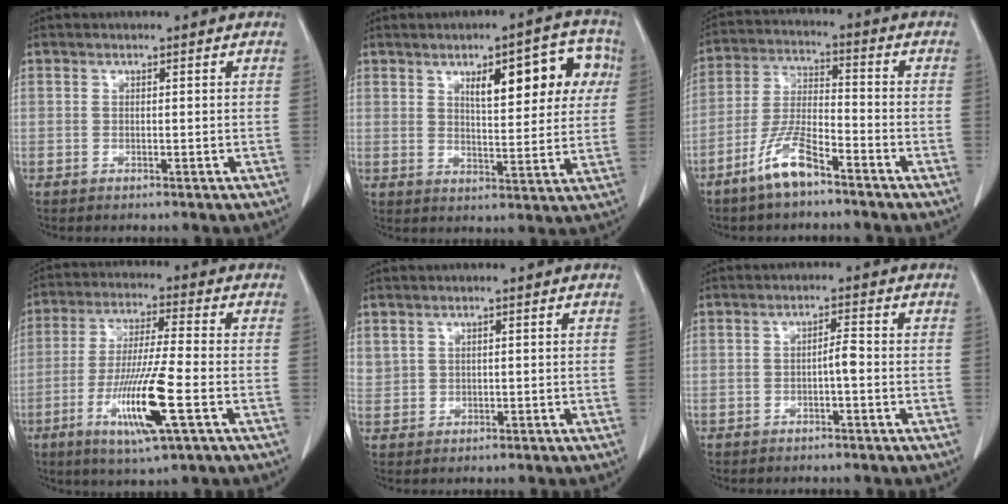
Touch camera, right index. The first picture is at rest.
{"total": 11.8, "force": [4.3, 3.9, 10.2], "torque": [-0.130, 0.024, 0.061]}
{"total": 8.3, "force": [-5.7, 1.8, 5.8], "torque": [-0.125, -0.007, -0.114]}
{"total": 12.4, "force": [-4.2, 0.2, 11.7], "torque": [-0.225, -0.020, -0.075]}
{"total": 1.7, "force": [1.2, 1.2, 0.3], "torque": [-0.001, 0.009, 0.029]}
{"total": 1.9, "force": [-0.5, 0.2, 1.9], "torque": [-0.025, 0.005, -0.007]}